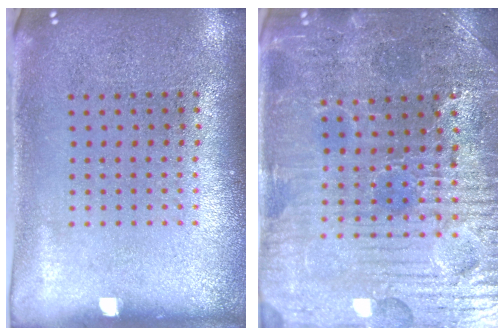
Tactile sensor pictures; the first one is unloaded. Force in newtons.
{"total": 3.8, "press": 3.8, "slide": 0.5}